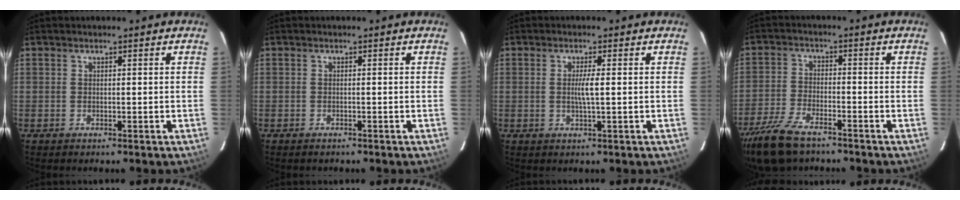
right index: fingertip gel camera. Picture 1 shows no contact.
{"total": 0.8, "force": [-0.7, 0.2, 0.3], "torque": [-0.009, -0.002, -0.008]}
{"total": 2.7, "force": [0.0, -0.2, 2.6], "torque": [-0.052, -0.002, -0.001]}
{"total": 9.7, "force": [-7.4, 3.1, 5.4], "torque": [-0.113, -0.021, -0.134]}